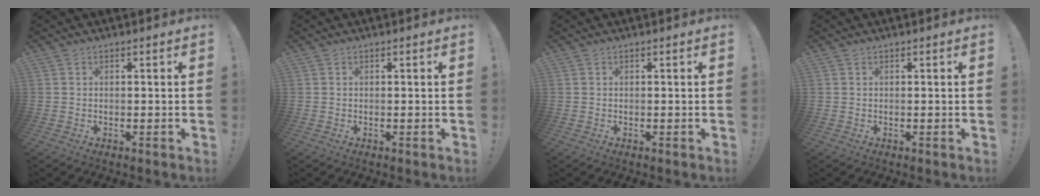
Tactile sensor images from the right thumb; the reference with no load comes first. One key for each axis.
{"total": 0.0}
{"total": 0.0}
{"total": 0.0}